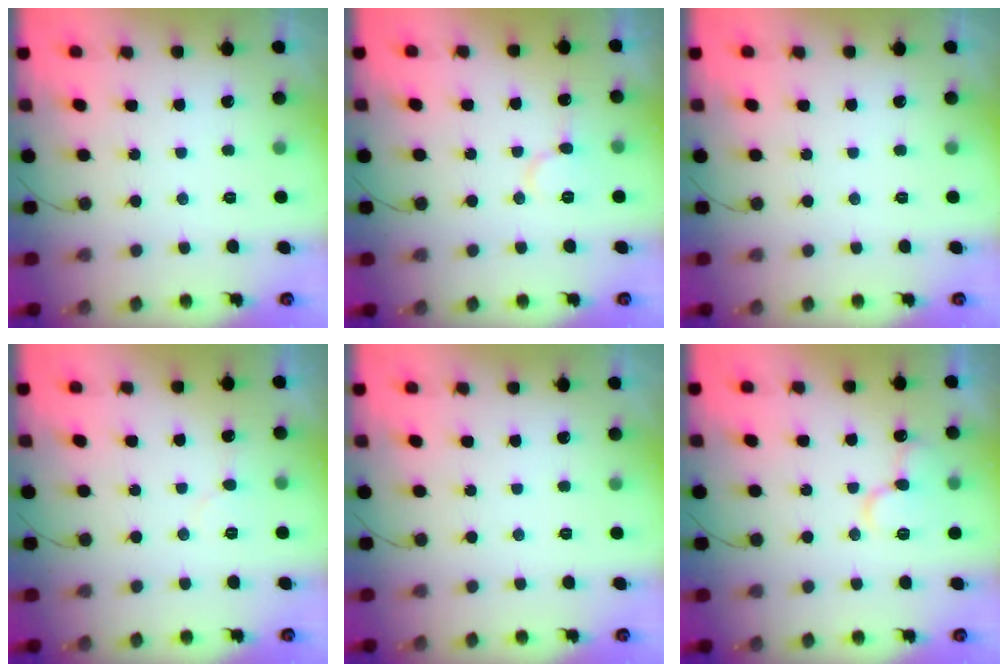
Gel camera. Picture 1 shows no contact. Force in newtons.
{"total": 7.8, "press": 7.8, "slide": 0.9}
{"total": 0.0}
{"total": 4.4, "press": 4.3, "slide": 0.4}
{"total": 0.0}
{"total": 11.5, "press": 11.4, "slide": 1.4}